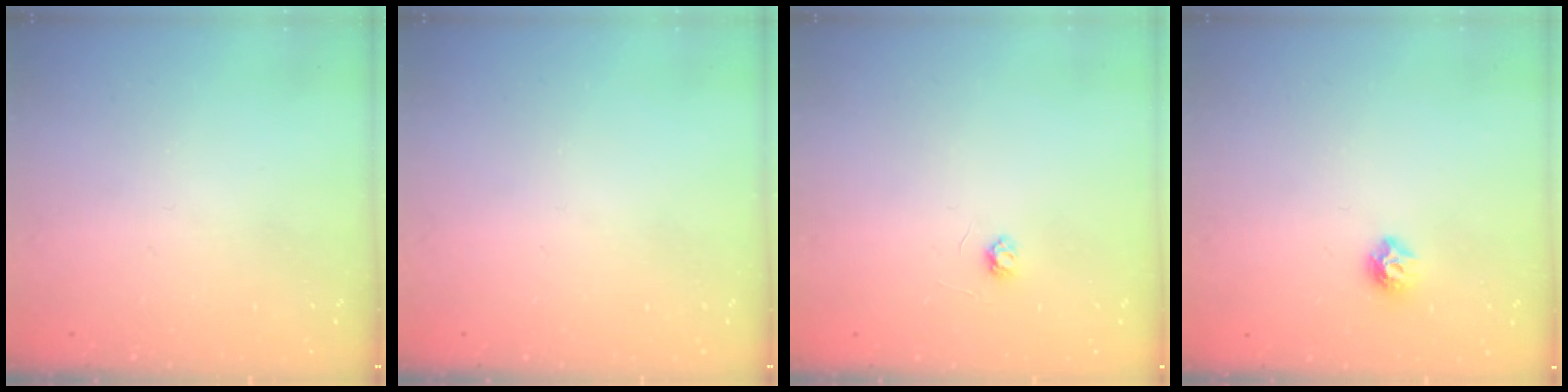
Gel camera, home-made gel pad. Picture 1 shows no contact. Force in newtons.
{"total": 0.0}
{"total": 2.6, "press": 2.6, "slide": 0.3}
{"total": 6.8, "press": 6.8, "slide": 0.7}